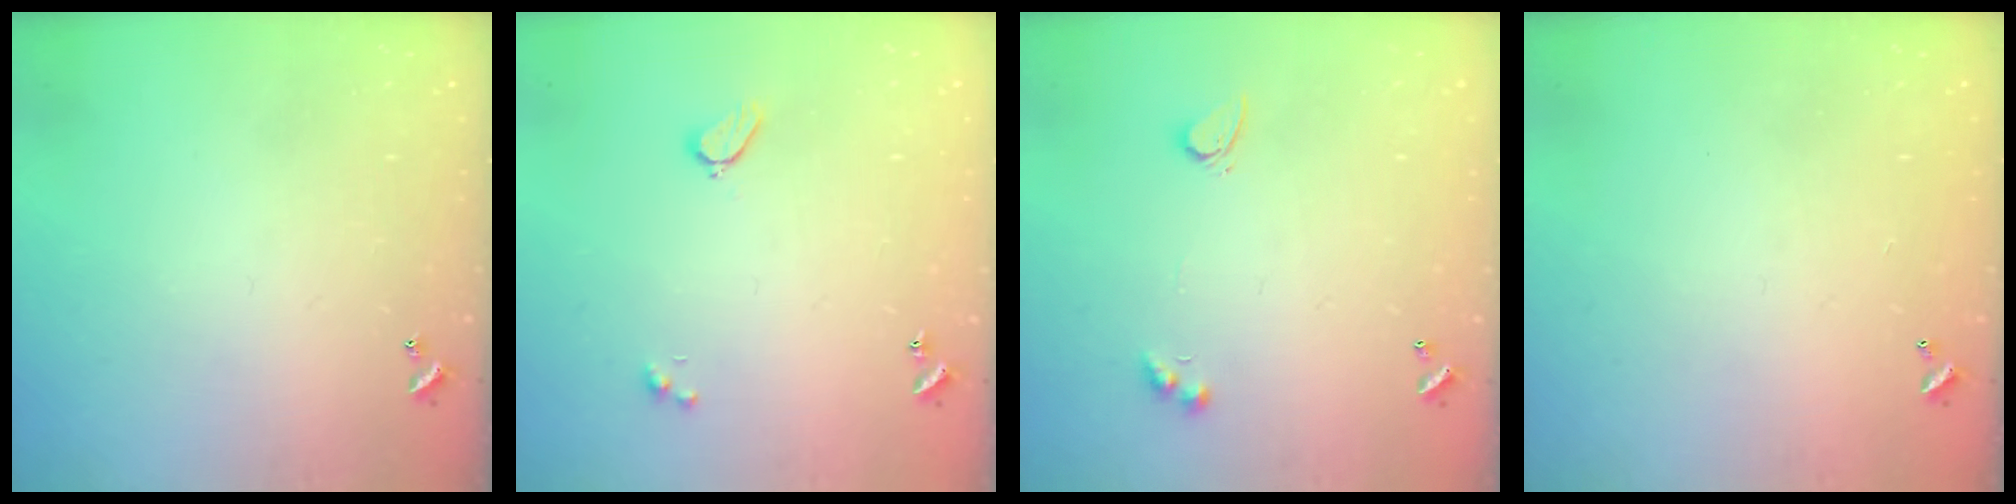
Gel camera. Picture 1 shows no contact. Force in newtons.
{"total": 2.0, "press": 1.9, "slide": 0.6}
{"total": 2.9, "press": 2.6, "slide": 1.3}
{"total": 2.9, "press": 2.9, "slide": 0.1}